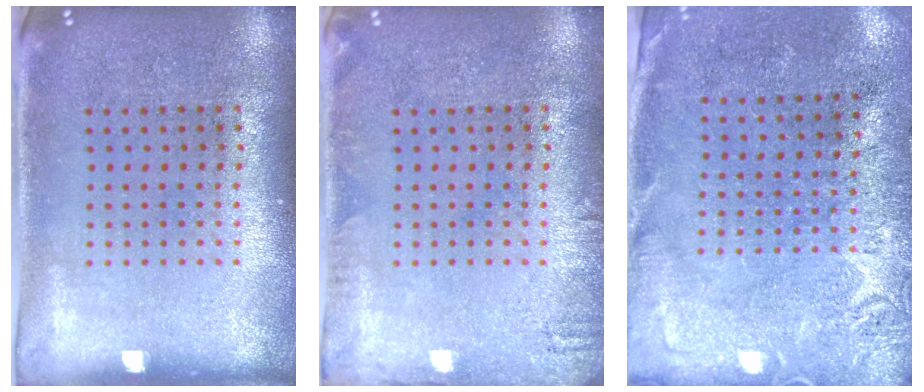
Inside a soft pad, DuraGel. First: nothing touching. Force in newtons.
{"total": 1.4, "press": 1.3, "slide": 0.2}
{"total": 2.6, "press": 2.4, "slide": 1.1}